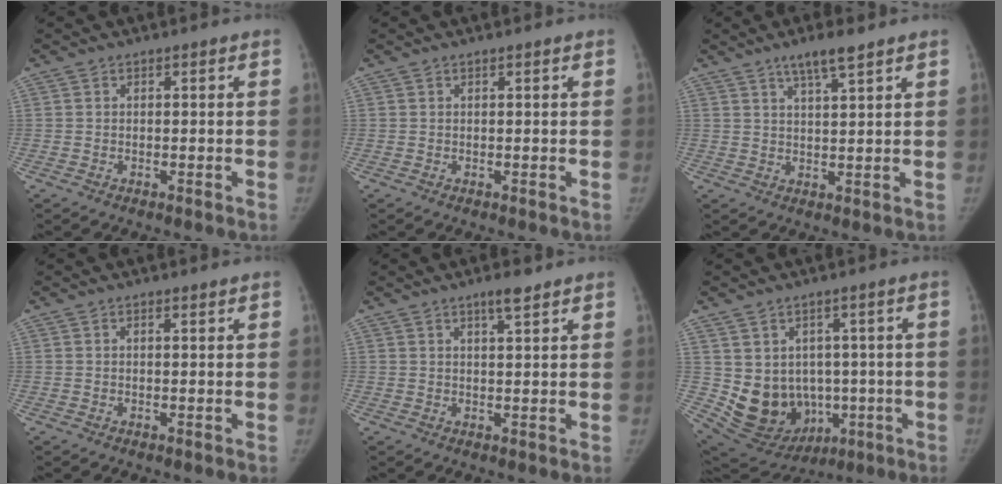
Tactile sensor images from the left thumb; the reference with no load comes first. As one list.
[{"total": 0.0}, {"total": 5.2, "force": [3.6, 0.6, 3.7], "torque": [-0.065, -0.019, 0.067]}, {"total": 0.6, "force": [0.4, 0.0, 0.4], "torque": [-0.007, 0.000, 0.007]}, {"total": 3.3, "force": [2.3, 0.5, 2.2], "torque": [-0.035, -0.015, 0.039]}, {"total": 14.0, "force": [-1.4, 11.7, 7.5], "torque": [-0.096, 0.013, 0.017]}]